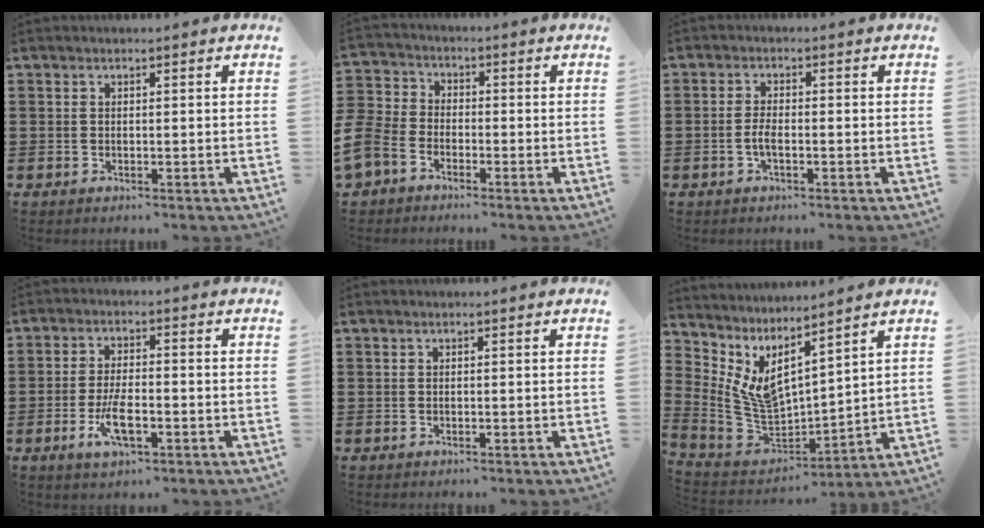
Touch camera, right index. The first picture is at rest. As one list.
[{"total": 5.5, "force": [-3.7, 3.5, 2.1], "torque": [-0.082, -0.002, -0.082]}, {"total": 2.5, "force": [-0.8, 0.7, 2.2], "torque": [-0.049, -0.001, -0.016]}, {"total": 5.9, "force": [-2.1, 2.1, 5.1], "torque": [-0.111, -0.006, -0.042]}, {"total": 0.0}, {"total": 6.4, "force": [3.7, 2.9, 4.4], "torque": [-0.127, -0.050, 0.063]}]